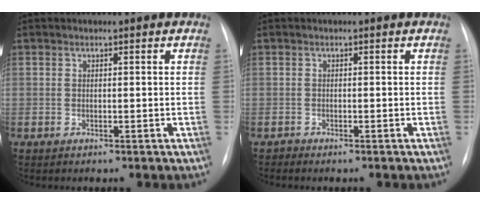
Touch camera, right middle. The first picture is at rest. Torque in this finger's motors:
{"motor_torque": [0.03, -0.03, 0.03, 0.00]}